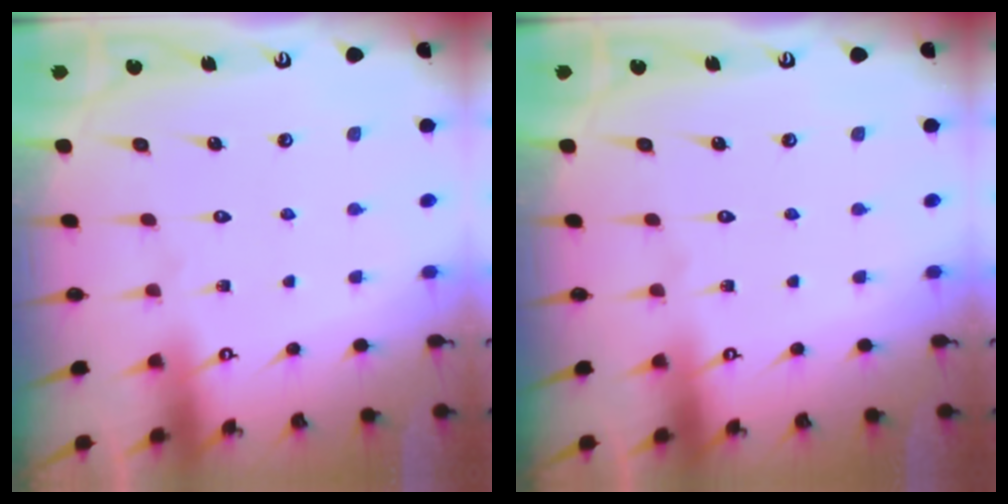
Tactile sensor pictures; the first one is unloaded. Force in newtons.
{"total": 0.0}